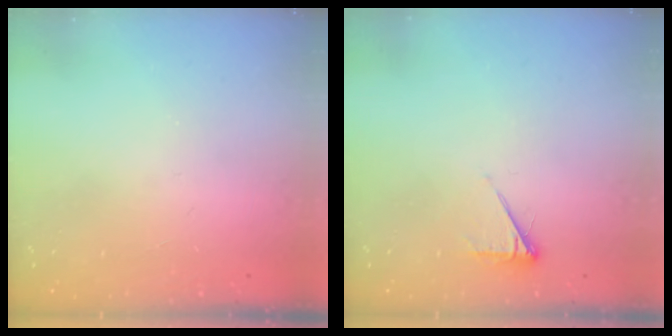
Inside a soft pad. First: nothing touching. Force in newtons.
{"total": 5.5, "press": 5.5, "slide": 0.7}